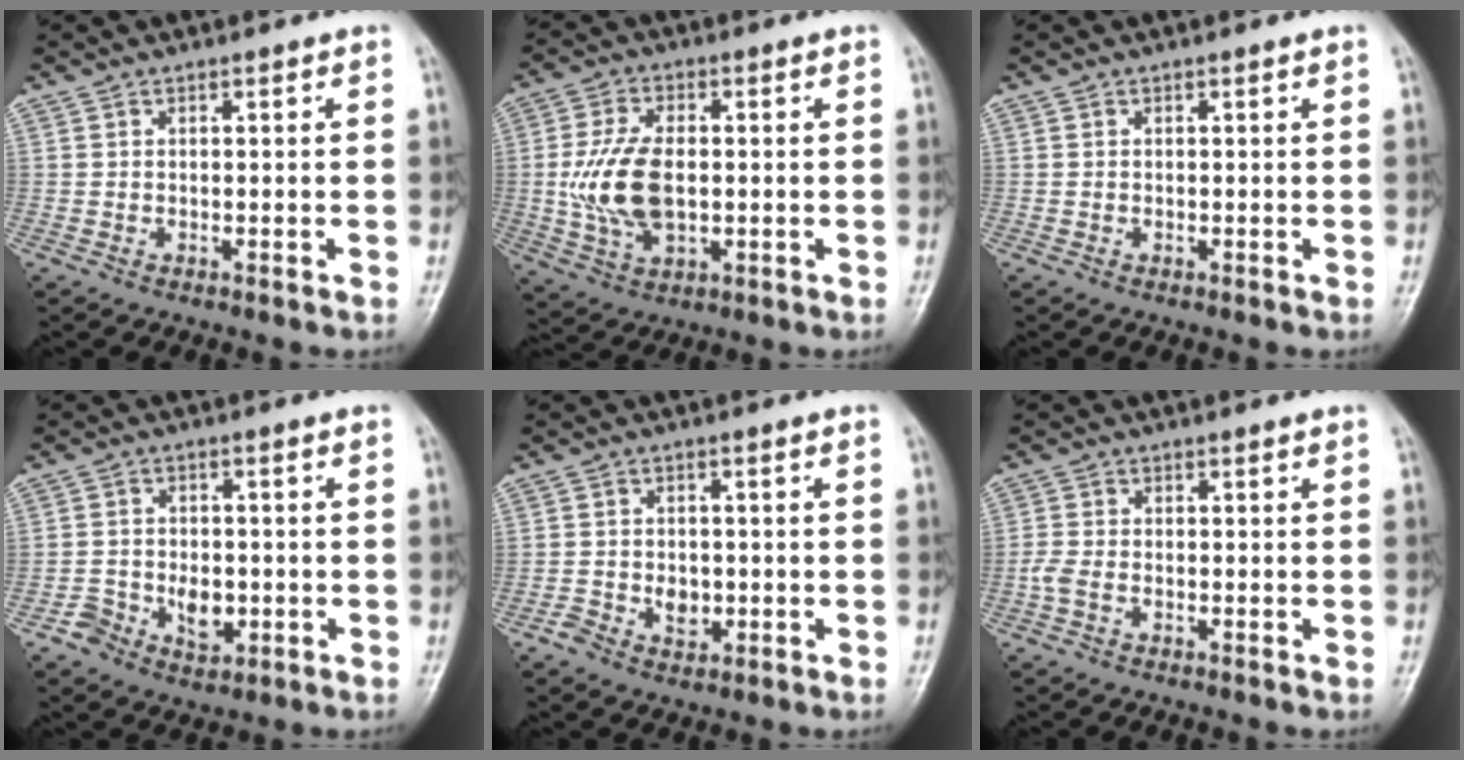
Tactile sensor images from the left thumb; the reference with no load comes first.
{"total": 11.3, "force": [-0.2, 6.8, 9.1], "torque": [-0.179, -0.003, 0.001]}
{"total": 0.0}
{"total": 6.5, "force": [-2.1, 4.9, 3.7], "torque": [-0.038, 0.010, -0.029]}
{"total": 4.3, "force": [-1.3, 3.3, 2.4], "torque": [-0.025, 0.005, -0.017]}
{"total": 2.3, "force": [-0.9, 1.3, 1.7], "torque": [-0.037, 0.006, -0.020]}